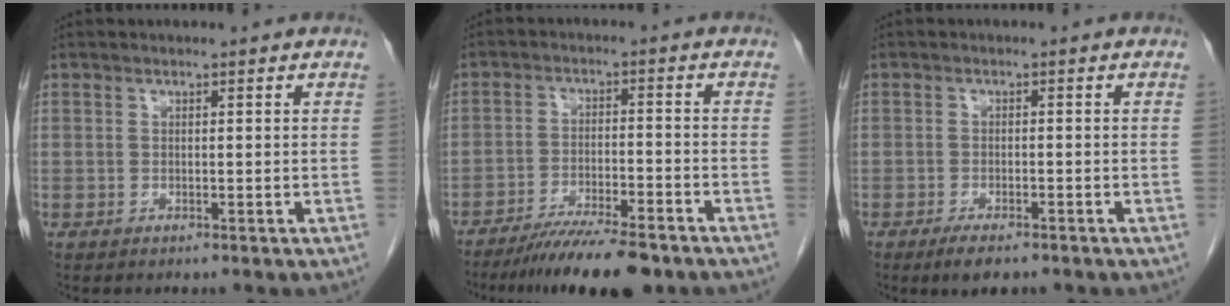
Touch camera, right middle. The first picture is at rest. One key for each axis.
{"total": 11.3, "fx": -9.1, "fy": 1.2, "fz": 6.7, "tx": -0.103, "ty": -0.026, "tz": -0.145}
{"total": 3.9, "fx": -2.8, "fy": 1.0, "fz": 2.5, "tx": -0.049, "ty": -0.008, "tz": -0.042}